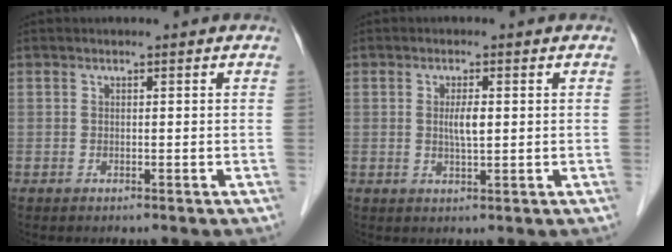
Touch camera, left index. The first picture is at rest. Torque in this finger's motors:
{"motor_torque": [0.33, 0.41, 0.07, 0.04]}